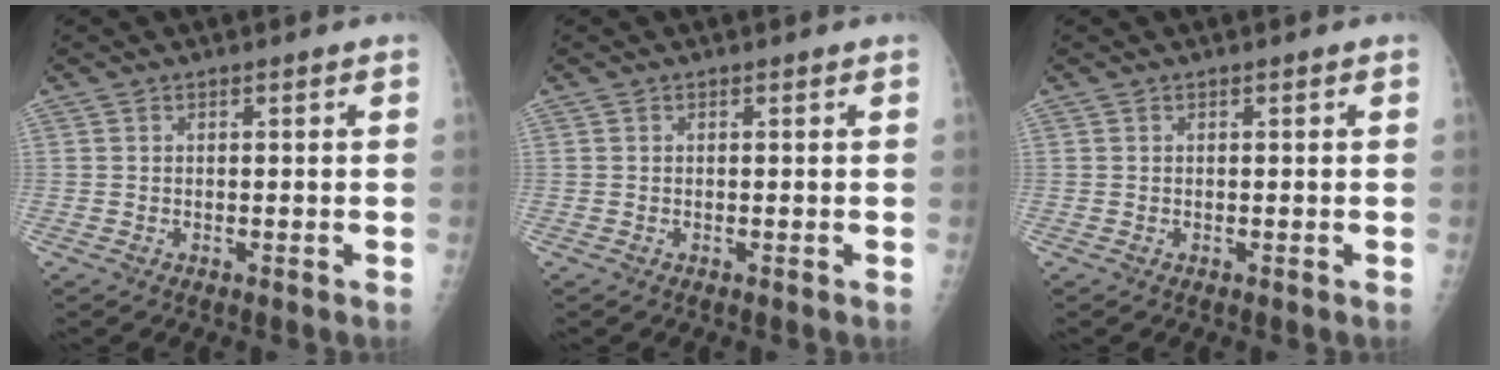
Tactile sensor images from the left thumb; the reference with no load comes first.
{"total": 0.0}
{"total": 0.0}